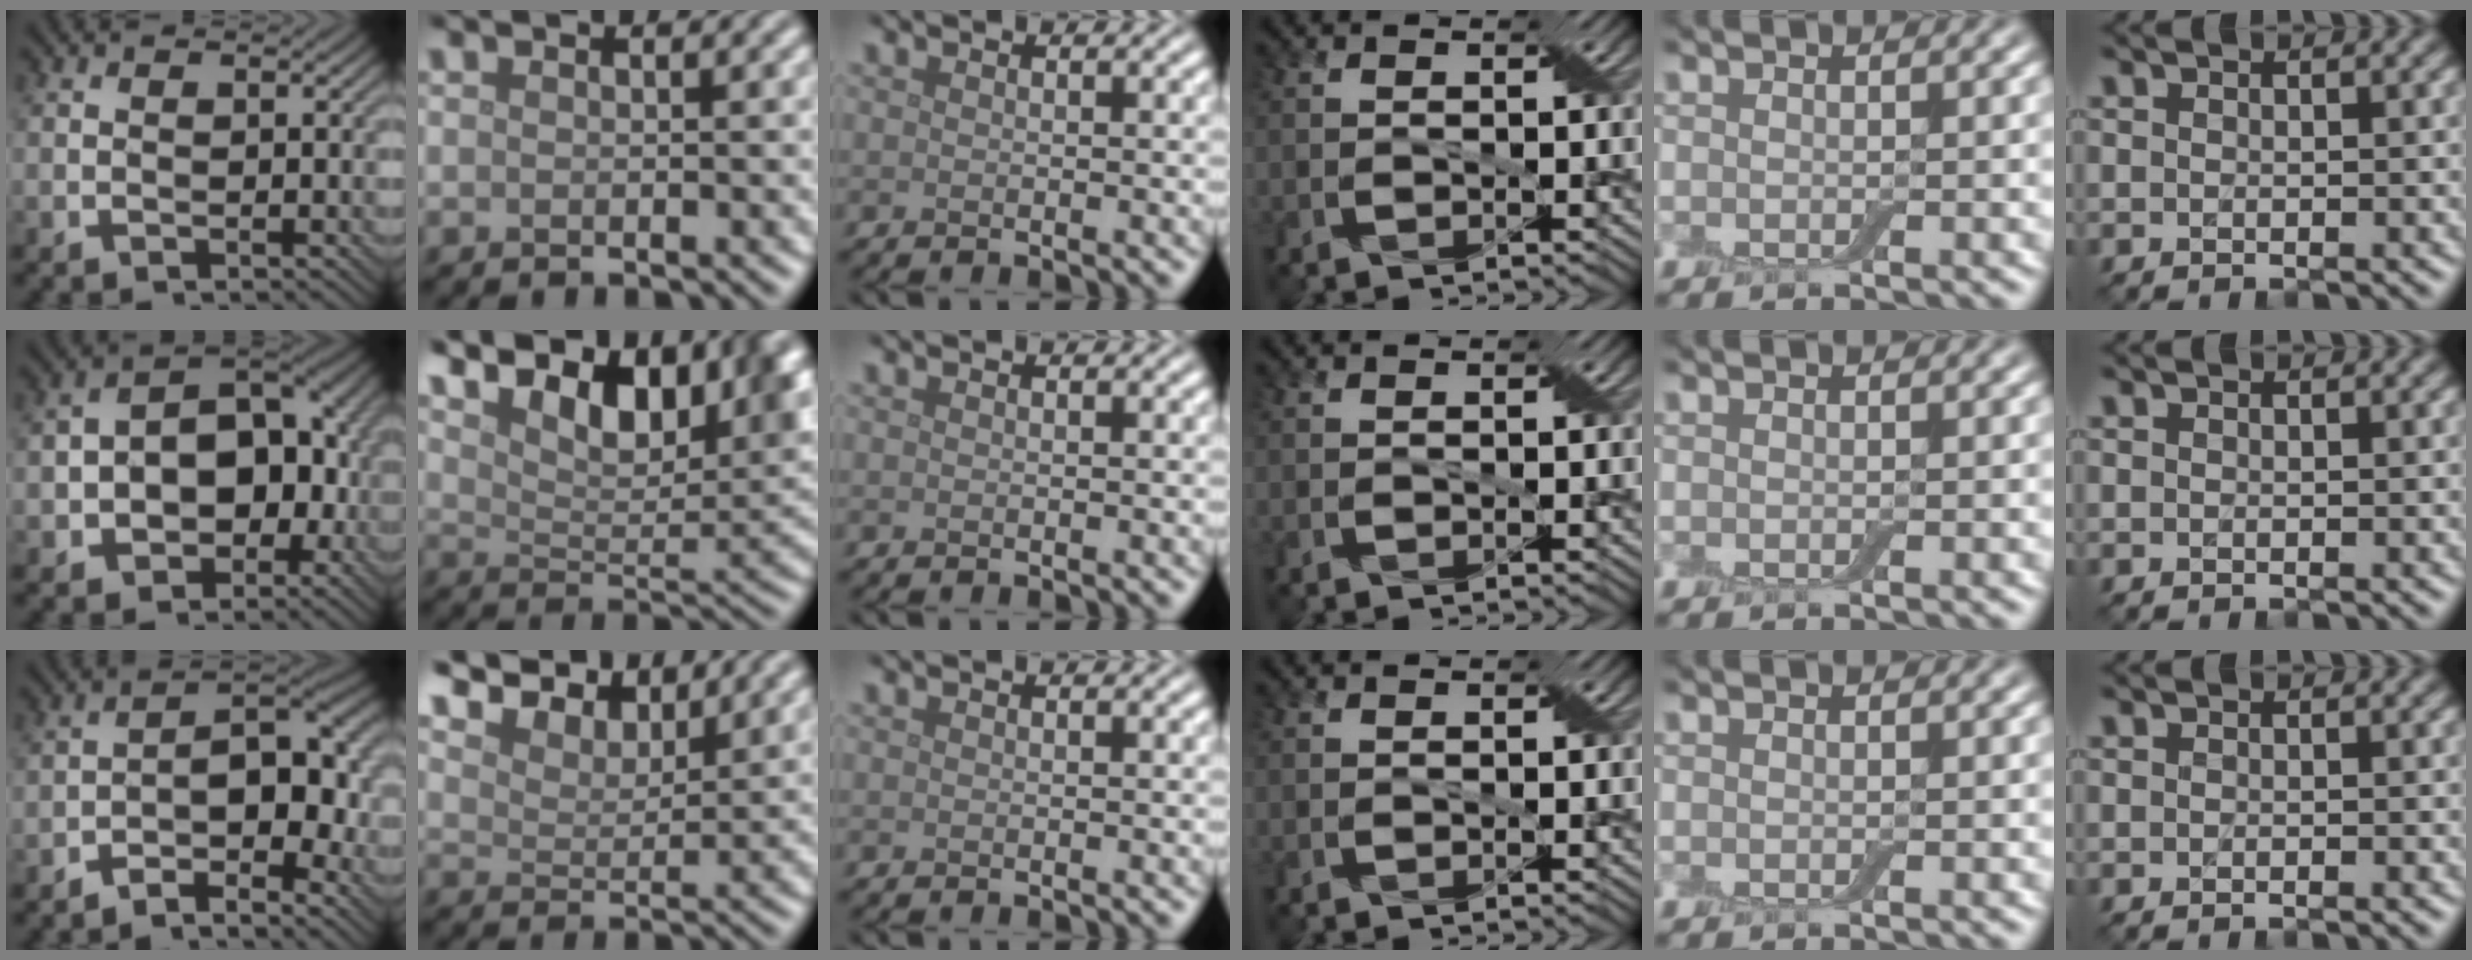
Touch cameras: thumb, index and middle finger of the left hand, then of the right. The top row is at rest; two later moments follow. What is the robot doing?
{"motion": "insert", "object": "backpack"}